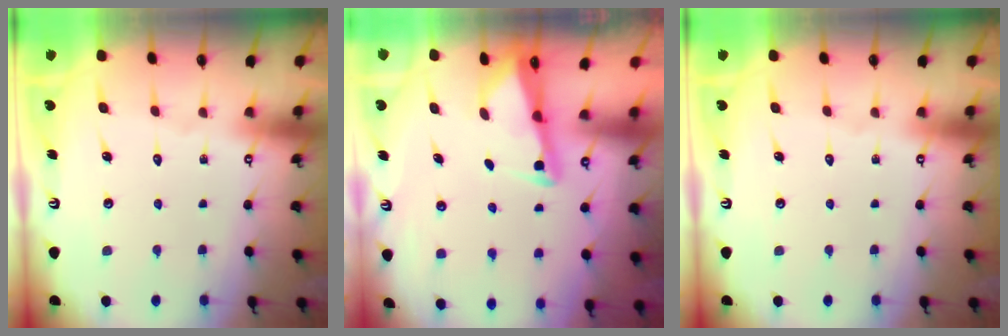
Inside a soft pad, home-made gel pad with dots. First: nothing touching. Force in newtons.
{"total": 2.7, "press": 2.7, "slide": 0.3}
{"total": 0.0}